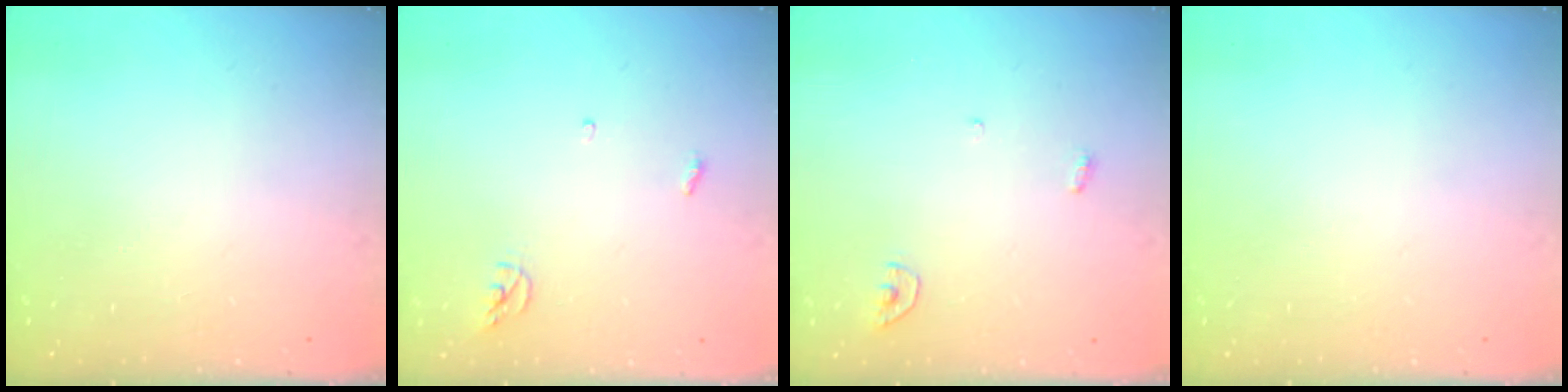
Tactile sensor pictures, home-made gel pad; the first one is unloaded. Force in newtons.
{"total": 3.8, "press": 3.8, "slide": 0.3}
{"total": 3.6, "press": 3.5, "slide": 0.4}
{"total": 0.0}